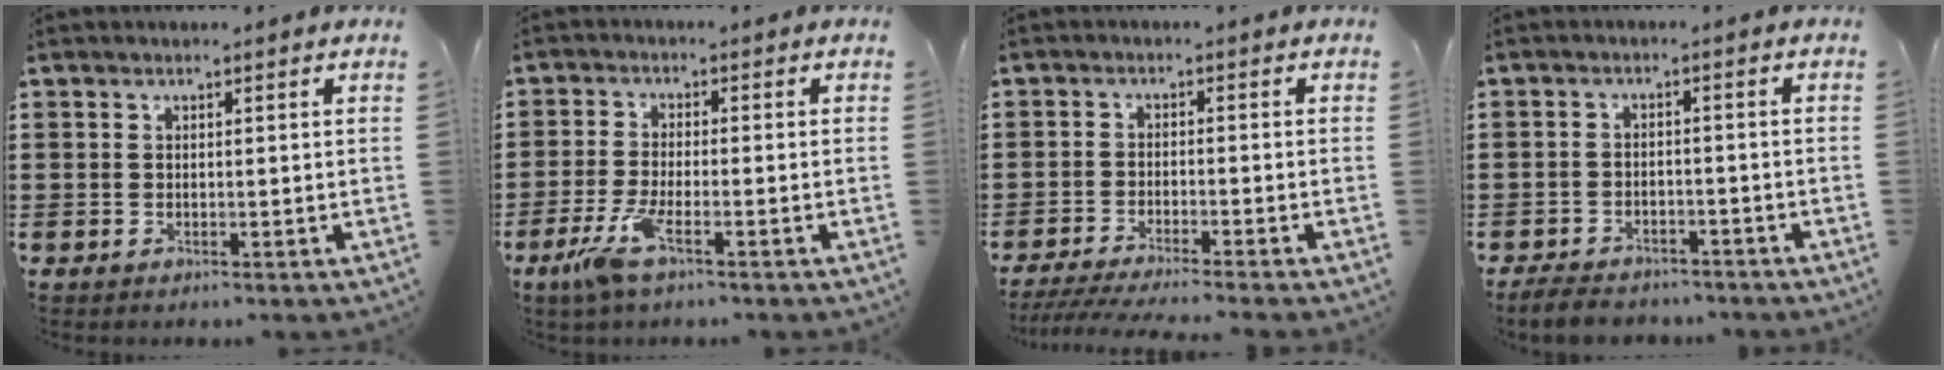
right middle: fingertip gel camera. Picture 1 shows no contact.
{"total": 5.1, "force": [-2.9, 0.9, 4.1], "torque": [-0.102, -0.014, -0.057]}
{"total": 3.2, "force": [-2.9, -0.3, 1.3], "torque": [-0.029, -0.008, -0.060]}
{"total": 3.5, "force": [-3.3, 0.8, 0.4], "torque": [-0.011, 0.004, -0.070]}